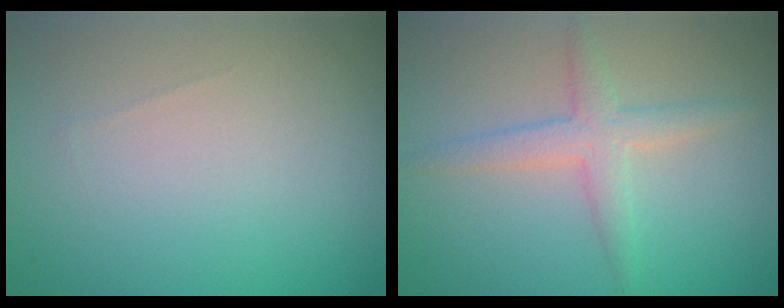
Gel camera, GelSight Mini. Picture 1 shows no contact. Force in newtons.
{"total": 2.7, "press": 2.7, "slide": 0.1}